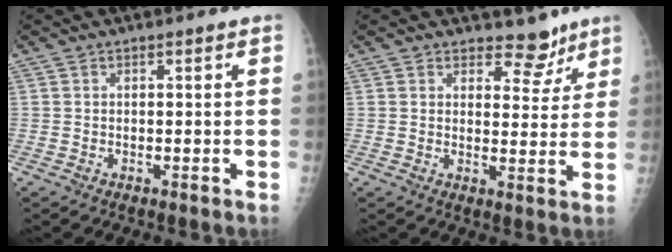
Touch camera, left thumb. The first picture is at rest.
{"total": 5.6, "force": [4.5, 3.0, 1.1], "torque": [0.015, -0.034, 0.062]}